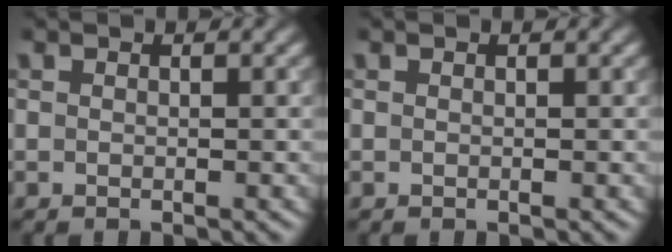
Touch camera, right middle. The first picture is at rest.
{"total": 0.0}